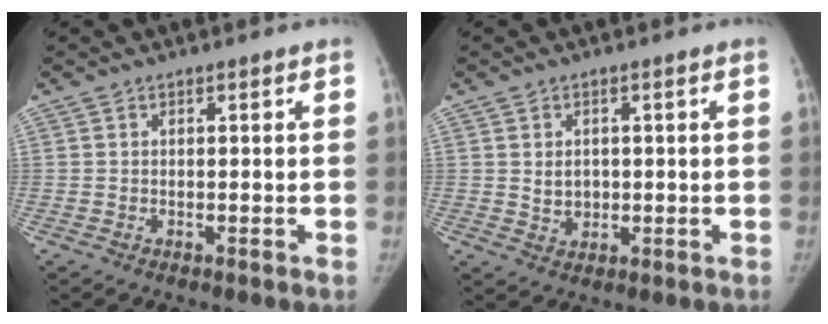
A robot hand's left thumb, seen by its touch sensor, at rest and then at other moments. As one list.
[{"total": 3.4, "force": [0.4, 2.8, 2.0], "torque": [-0.017, -0.005, 0.014]}]